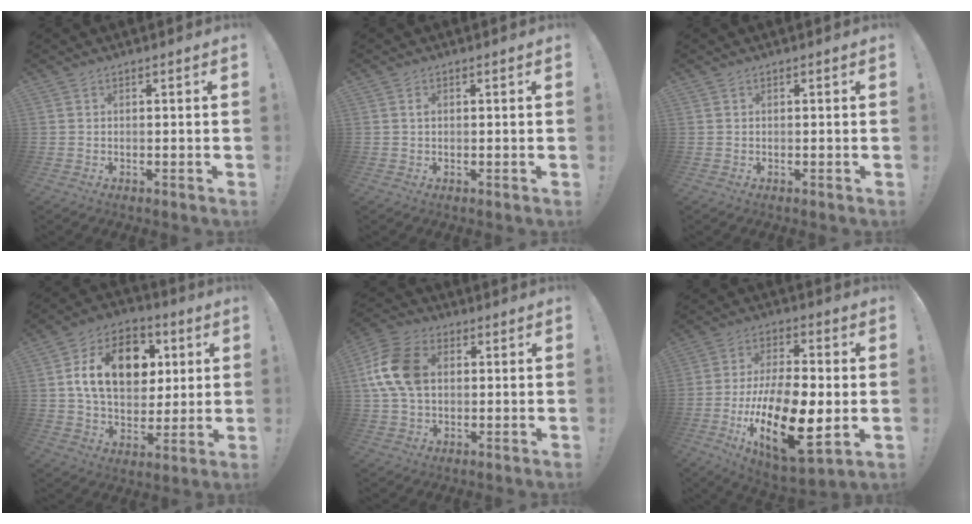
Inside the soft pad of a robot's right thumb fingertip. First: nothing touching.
{"total": 0.7, "force": [0.0, 0.5, 0.4], "torque": [-0.009, 0.003, 0.000]}
{"total": 0.0}
{"total": 18.8, "force": [5.3, 12.9, 12.5], "torque": [-0.185, -0.005, 0.097]}
{"total": 14.9, "force": [2.1, 10.5, 10.4], "torque": [-0.194, 0.008, 0.042]}
{"total": 22.7, "force": [-5.2, 10.4, 19.5], "torque": [-0.357, 0.020, -0.075]}